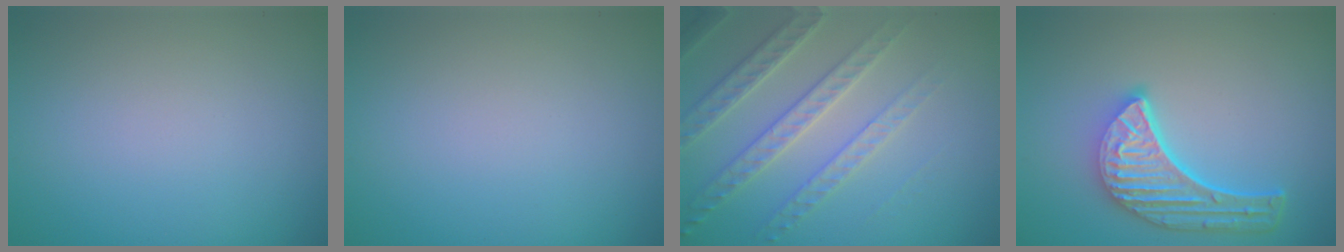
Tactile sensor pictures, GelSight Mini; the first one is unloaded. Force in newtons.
{"total": 0.0}
{"total": 4.1, "press": 3.9, "slide": 1.3}
{"total": 5.7, "press": 4.2, "slide": 3.8}